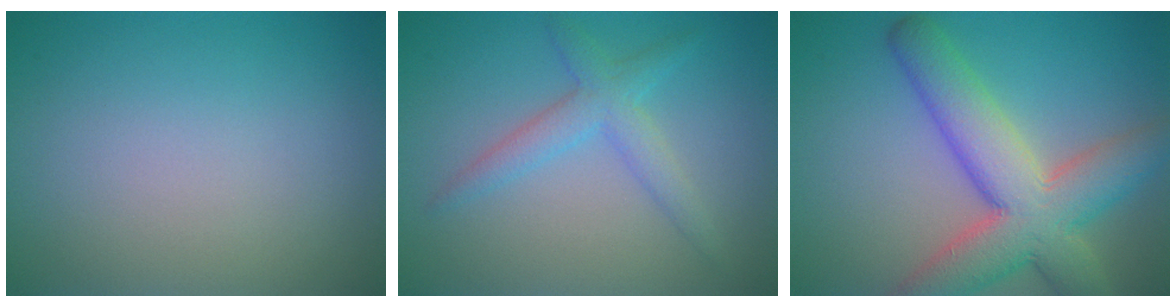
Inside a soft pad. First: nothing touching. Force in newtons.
{"total": 3.0, "press": 3.0, "slide": 0.0}
{"total": 9.0, "press": 9.0, "slide": 0.6}